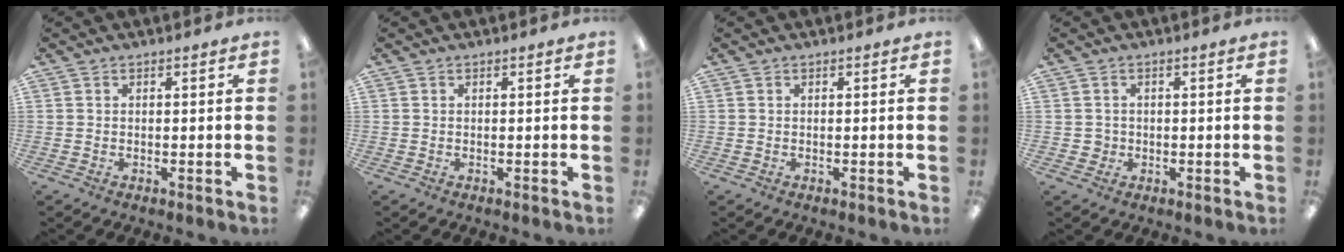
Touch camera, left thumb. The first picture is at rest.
{"total": 0.0}
{"total": 0.0}
{"total": 2.0, "force": [-0.1, 2.0, 0.3], "torque": [0.000, 0.001, -0.008]}